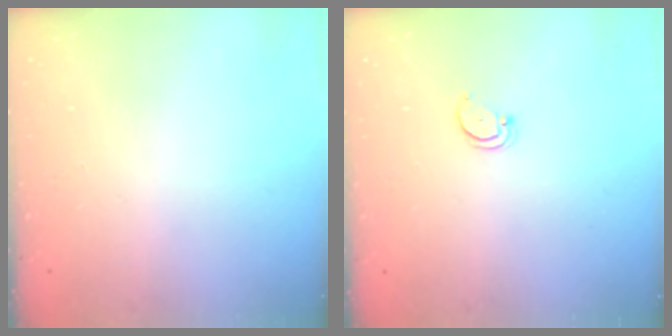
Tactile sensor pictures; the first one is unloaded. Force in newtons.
{"total": 2.7, "press": 2.7, "slide": 0.2}